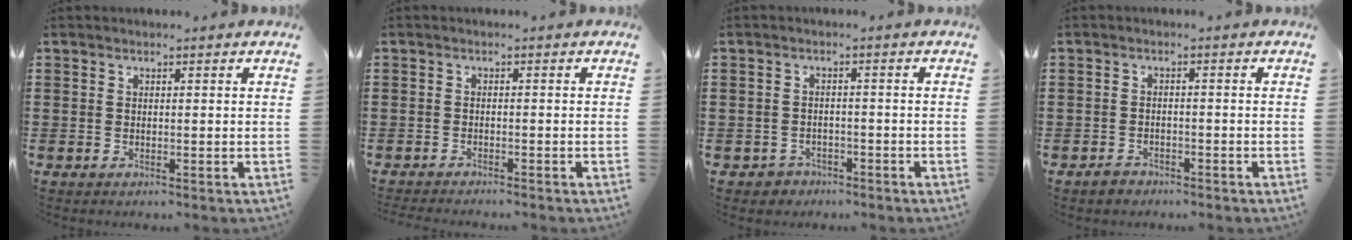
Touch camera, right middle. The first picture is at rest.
{"total": 1.4, "force": [-1.4, -0.2, 0.1], "torque": [-0.006, -0.002, -0.028]}
{"total": 1.8, "force": [-1.6, 0.7, -0.1], "torque": [-0.006, -0.001, -0.037]}
{"total": 1.6, "force": [-1.5, 0.5, 0.2], "torque": [-0.010, -0.002, -0.031]}